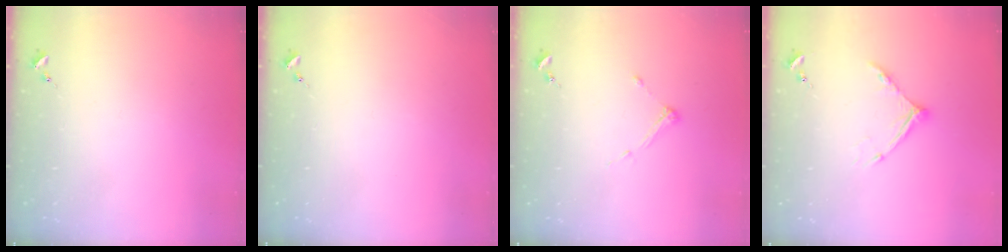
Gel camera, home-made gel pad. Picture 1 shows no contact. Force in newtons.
{"total": 0.0}
{"total": 4.4, "press": 4.3, "slide": 0.5}
{"total": 10.5, "press": 10.5, "slide": 1.0}